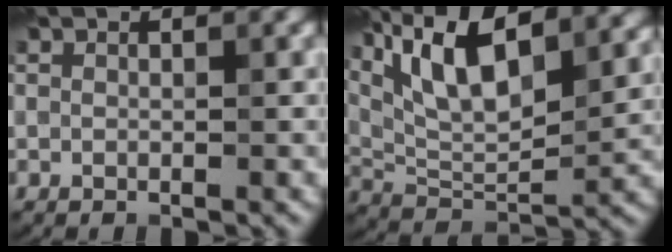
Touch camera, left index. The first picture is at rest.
{"total": 11.4, "force": [6.5, 4.0, 8.4], "torque": [-0.154, 0.018, 0.116]}